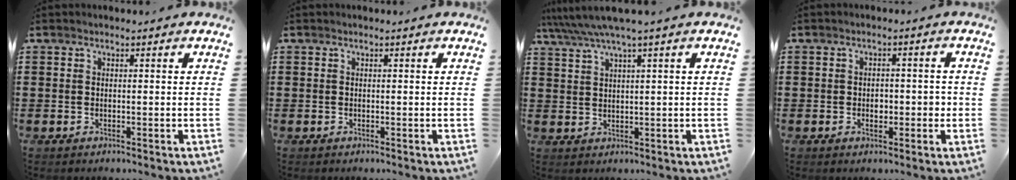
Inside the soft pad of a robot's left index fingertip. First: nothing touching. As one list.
[{"total": 0.0}, {"total": 3.9, "force": [2.5, -0.3, 2.9], "torque": [-0.064, -0.006, 0.042]}, {"total": 2.3, "force": [-0.5, 1.4, 1.7], "torque": [-0.026, 0.001, -0.014]}]